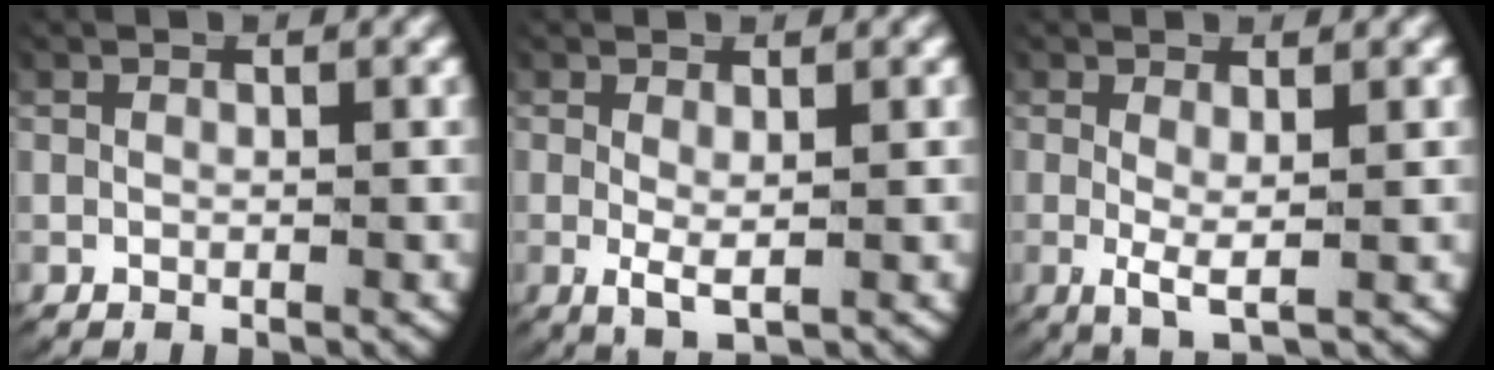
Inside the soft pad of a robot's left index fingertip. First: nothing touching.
{"total": 2.3, "force": [-0.1, 0.9, 2.1], "torque": [-0.051, -0.019, 0.008]}
{"total": 2.5, "force": [-0.1, 0.7, 2.4], "torque": [-0.060, -0.021, 0.008]}